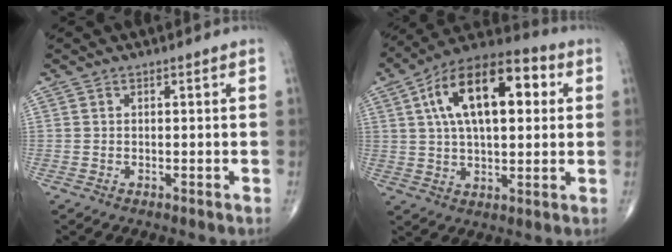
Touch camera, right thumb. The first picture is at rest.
{"total": 19.9, "force": [5.2, 9.7, 16.5], "torque": [-0.255, 0.020, 0.074]}